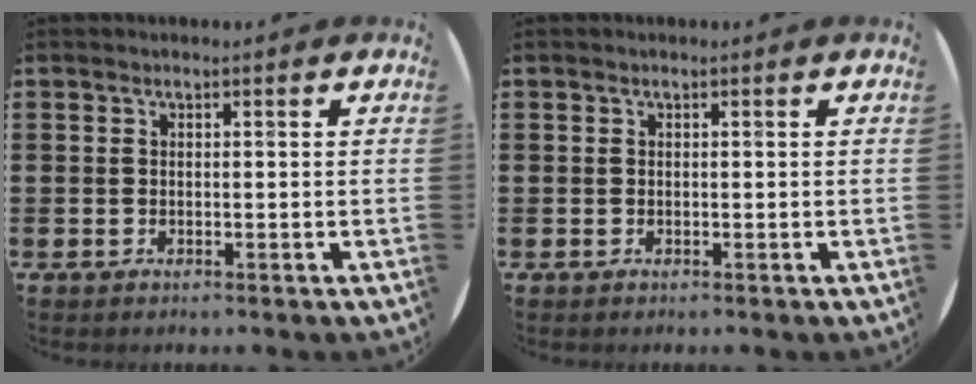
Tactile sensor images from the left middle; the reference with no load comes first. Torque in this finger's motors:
{"motor_torque": [0.00, 0.00, 0.00, -0.01]}